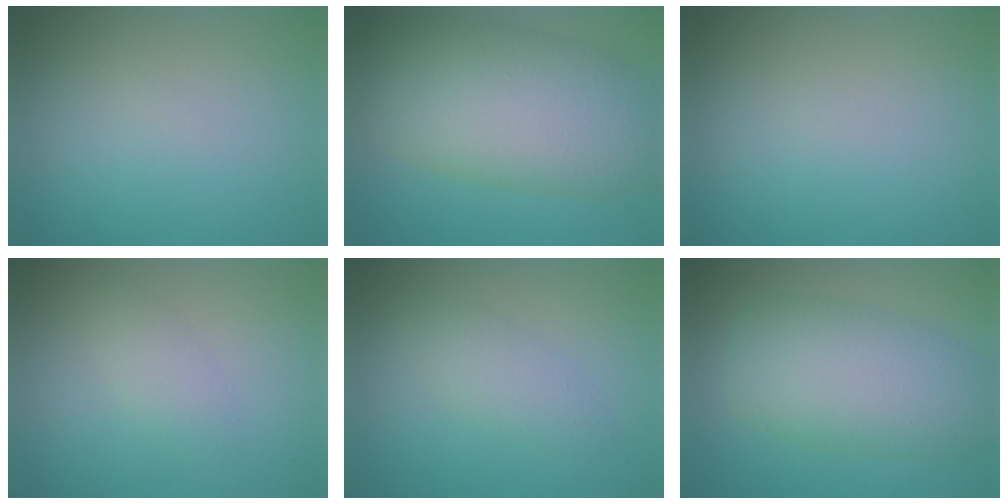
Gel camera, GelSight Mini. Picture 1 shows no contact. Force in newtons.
{"total": 12.1, "press": 12.1, "slide": 0.5}
{"total": 0.0}
{"total": 1.8, "press": 1.8, "slide": 0.0}
{"total": 2.3, "press": 2.3, "slide": 0.1}
{"total": 7.8, "press": 7.8, "slide": 0.2}